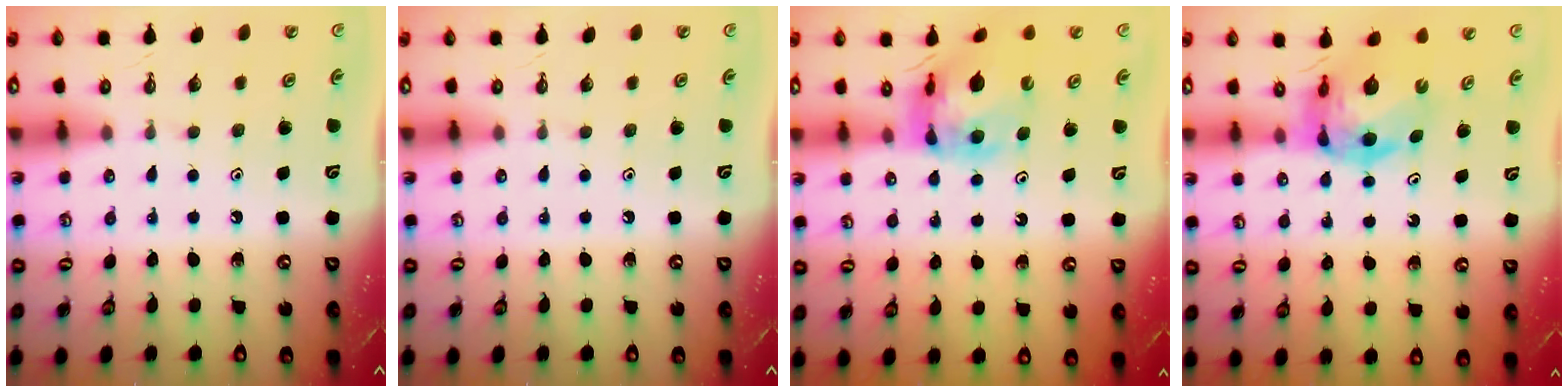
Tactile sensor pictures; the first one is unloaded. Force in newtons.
{"total": 0.0}
{"total": 12.6, "press": 12.5, "slide": 1.4}
{"total": 9.4, "press": 9.4, "slide": 1.0}